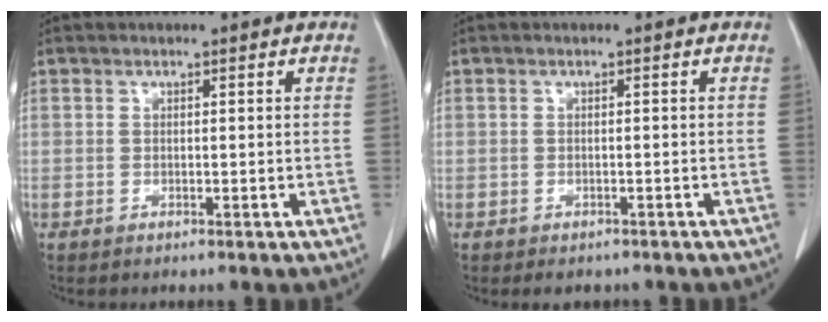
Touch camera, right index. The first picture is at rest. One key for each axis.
{"total": 2.5, "fx": -2.0, "fy": 1.4, "fz": 0.4, "tx": -0.002, "ty": 0.002, "tz": -0.024}